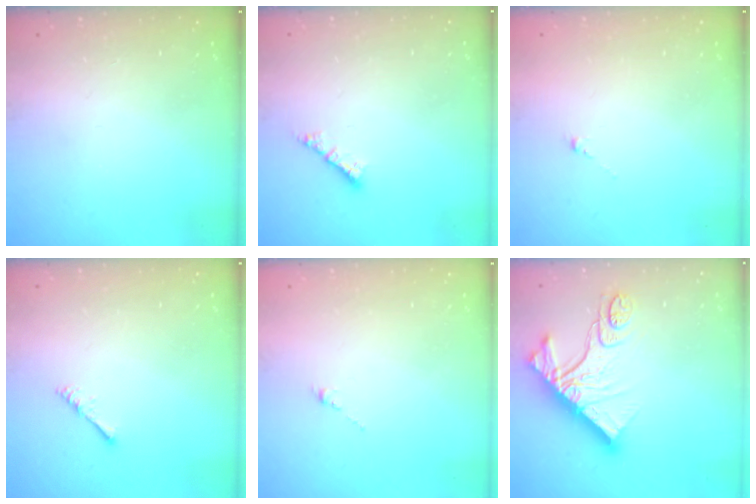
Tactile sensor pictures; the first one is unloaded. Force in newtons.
{"total": 2.4, "press": 2.4, "slide": 0.2}
{"total": 0.0}
{"total": 1.7, "press": 1.6, "slide": 0.4}
{"total": 0.0}
{"total": 15.2, "press": 15.2, "slide": 1.3}